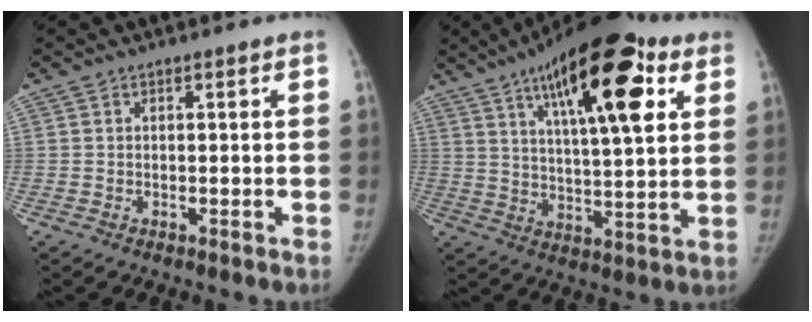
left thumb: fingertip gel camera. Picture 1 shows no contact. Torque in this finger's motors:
{"motor_torque": [0.63, 0.33, 1.74, -1.03, 0.16]}